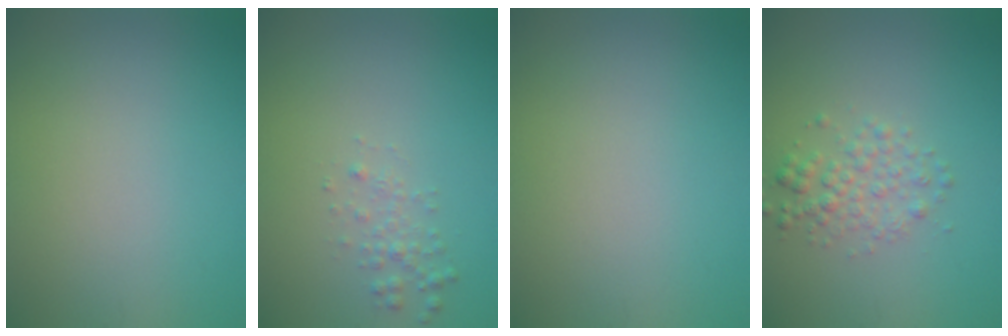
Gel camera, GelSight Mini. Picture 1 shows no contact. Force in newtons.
{"total": 1.3, "press": 1.3, "slide": 0.0}
{"total": 0.0}
{"total": 2.4, "press": 2.4, "slide": 0.1}